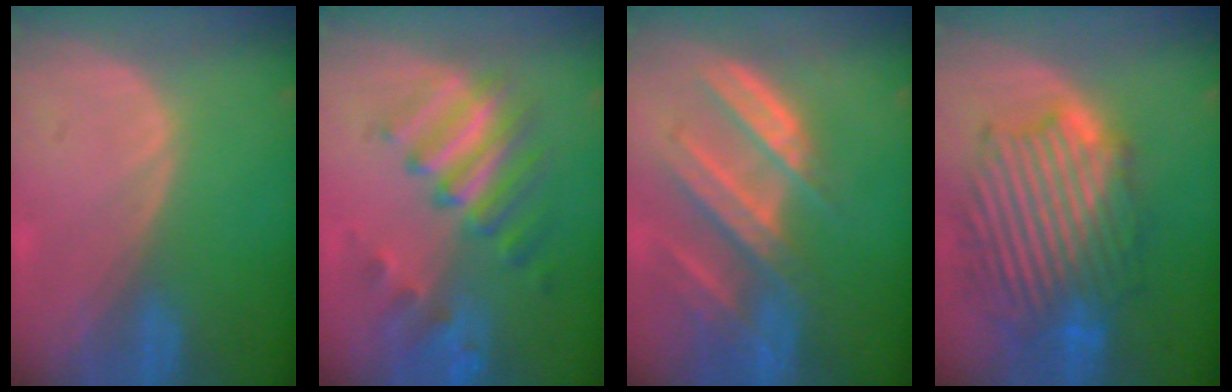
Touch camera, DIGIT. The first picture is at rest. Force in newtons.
{"total": 9.5, "press": 8.3, "slide": 4.7}
{"total": 9.4, "press": 8.3, "slide": 4.4}
{"total": 13.1, "press": 13.0, "slide": 1.1}